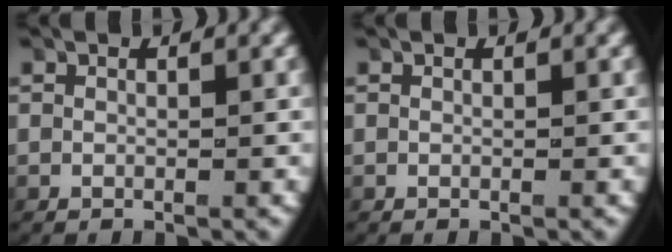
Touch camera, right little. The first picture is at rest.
{"total": 0.0}